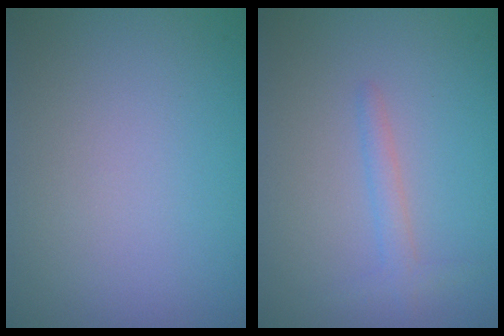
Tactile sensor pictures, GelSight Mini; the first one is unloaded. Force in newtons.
{"total": 1.5, "press": 1.5, "slide": 0.1}